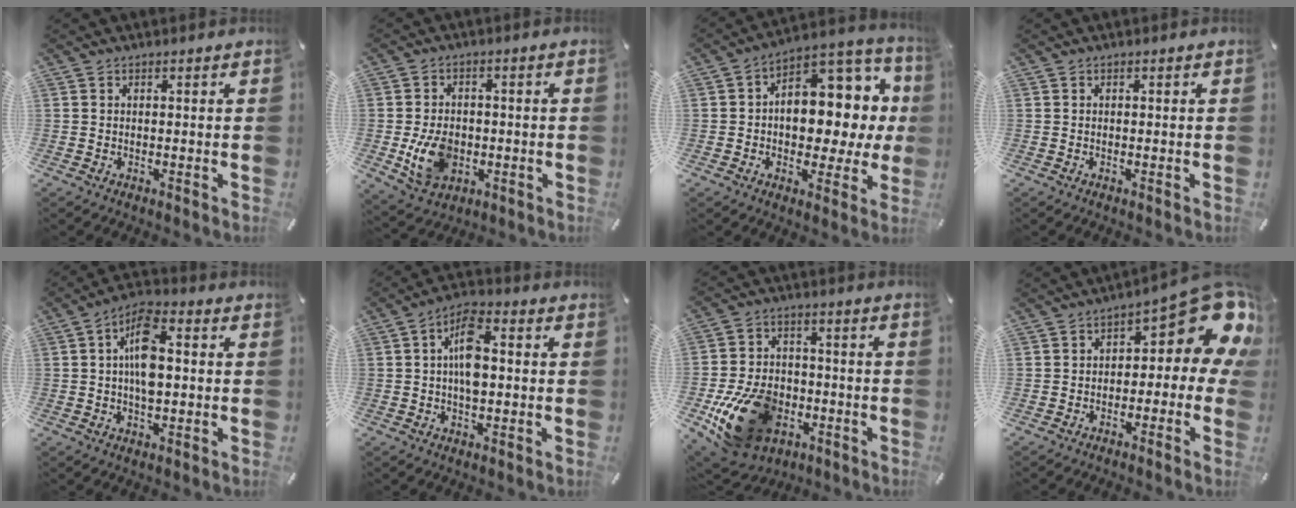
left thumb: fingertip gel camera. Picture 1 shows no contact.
{"total": 9.8, "force": [-1.8, 7.5, 6.0], "torque": [-0.130, 0.002, -0.033]}
{"total": 12.1, "force": [1.8, 8.7, 8.2], "torque": [-0.095, -0.032, 0.037]}
{"total": 0.0}
{"total": 9.2, "force": [0.2, 4.6, 7.9], "torque": [-0.148, 0.011, 0.002]}
{"total": 8.0, "force": [-0.1, 4.1, 6.9], "torque": [-0.122, 0.013, 0.000]}
{"total": 19.4, "force": [-7.4, 13.6, 11.6], "torque": [-0.215, 0.043, -0.113]}
{"total": 13.6, "force": [5.3, 6.2, 10.8], "torque": [-0.131, -0.048, 0.084]}